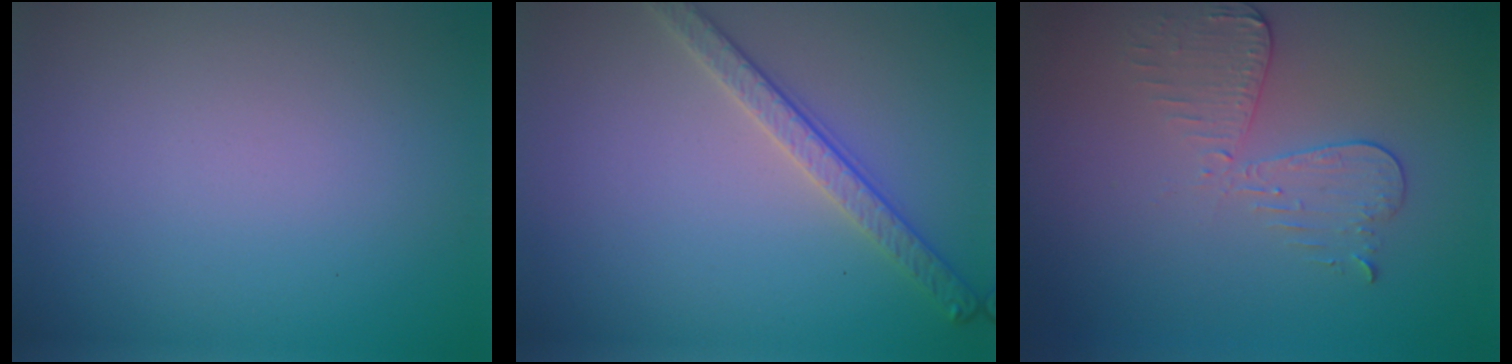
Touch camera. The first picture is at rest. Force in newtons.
{"total": 2.8, "press": 2.7, "slide": 0.8}
{"total": 2.9, "press": 2.7, "slide": 1.2}